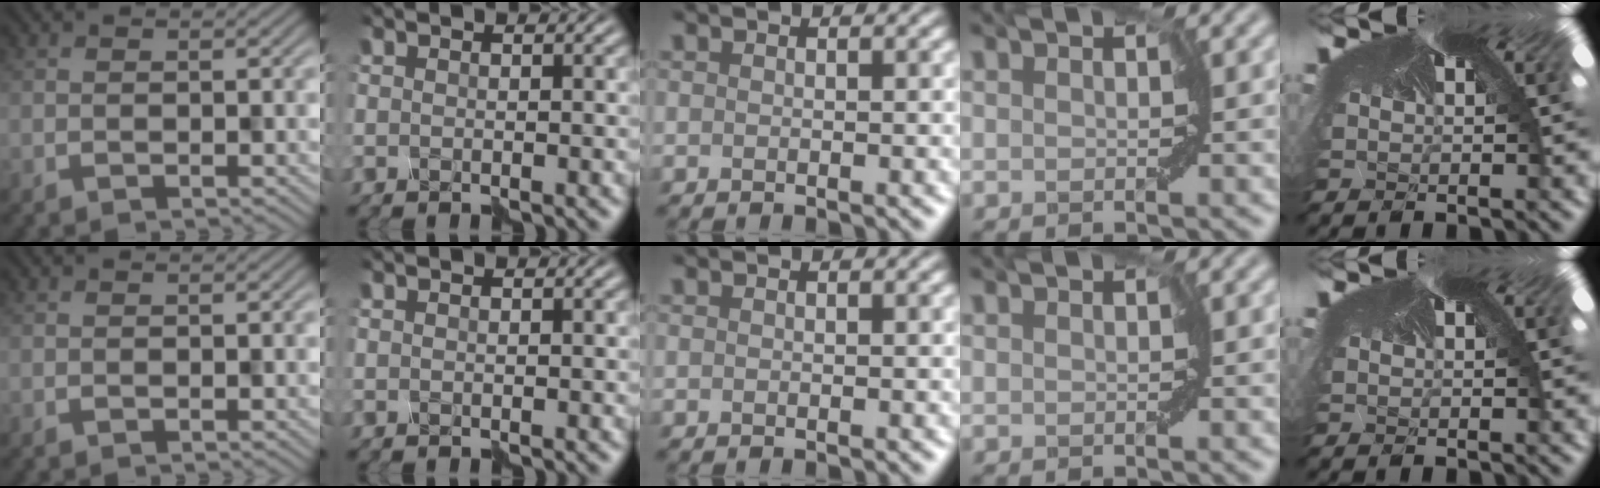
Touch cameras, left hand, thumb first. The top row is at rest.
{}